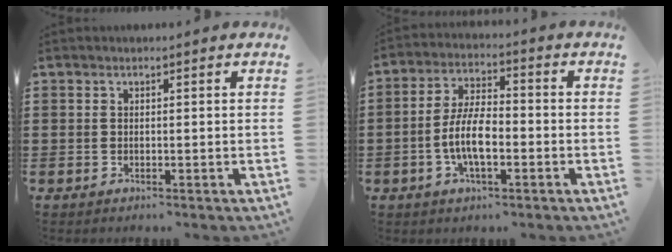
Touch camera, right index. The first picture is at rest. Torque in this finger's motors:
{"motor_torque": [2.12, 0.02, 0.88, 0.21]}